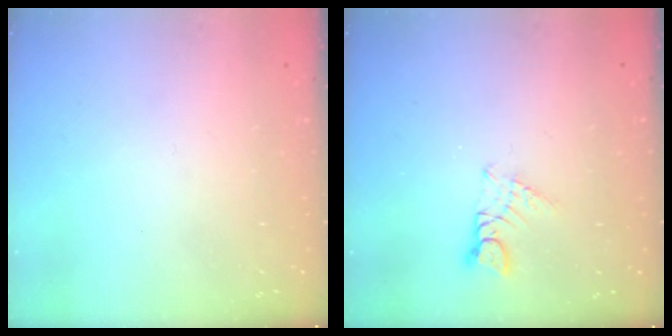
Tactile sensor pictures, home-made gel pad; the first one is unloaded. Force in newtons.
{"total": 1.1, "press": 1.1, "slide": 0.1}